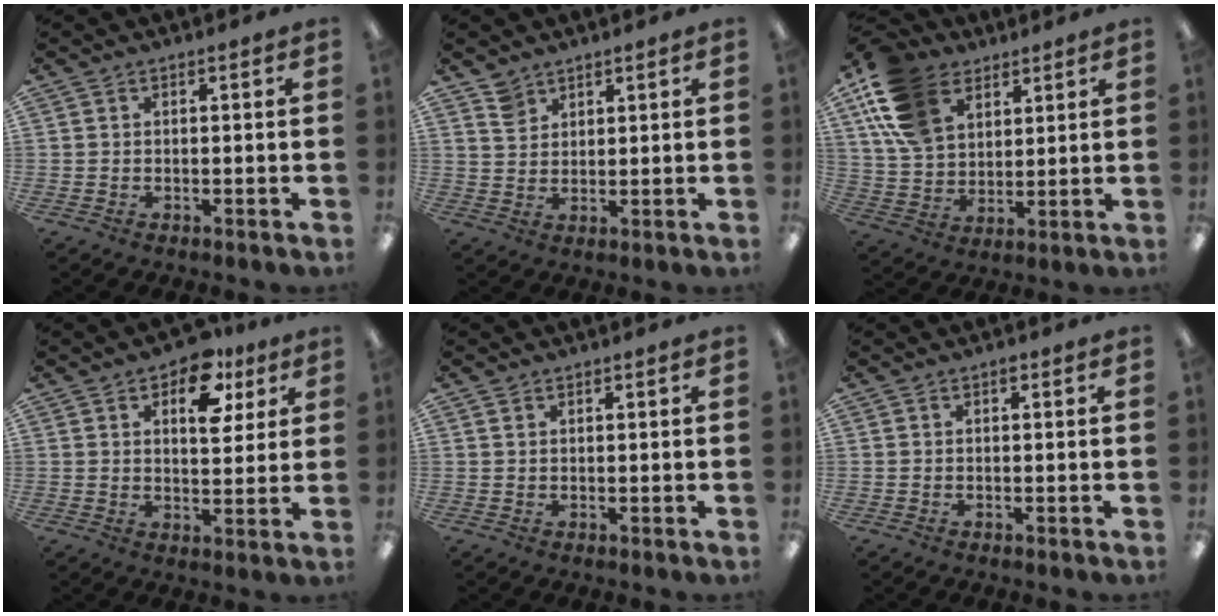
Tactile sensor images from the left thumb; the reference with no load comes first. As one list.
[{"total": 4.5, "force": [3.5, 2.7, 1.0], "torque": [-0.015, -0.011, 0.066]}, {"total": 17.3, "force": [9.1, 11.6, 9.0], "torque": [-0.199, -0.018, 0.178]}, {"total": 12.2, "force": [6.4, 6.9, 7.7], "torque": [-0.095, -0.020, 0.107]}, {"total": 0.9, "force": [0.6, 0.6, 0.3], "torque": [-0.009, 0.001, 0.012]}, {"total": 0.7, "force": [0.4, 0.3, 0.4], "torque": [-0.010, 0.003, 0.007]}]